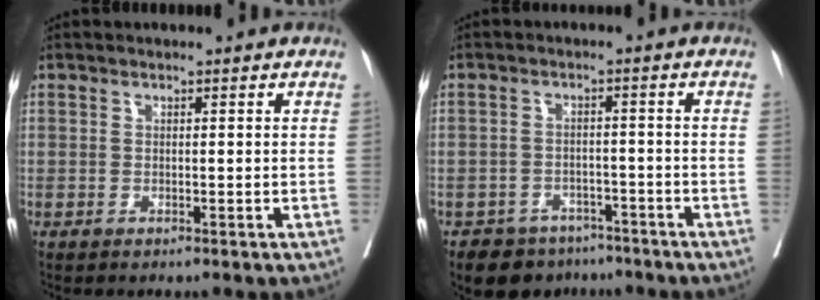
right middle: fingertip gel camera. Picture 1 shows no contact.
{"total": 6.7, "force": [-5.3, 4.0, 0.6], "torque": [0.004, 0.012, -0.078]}